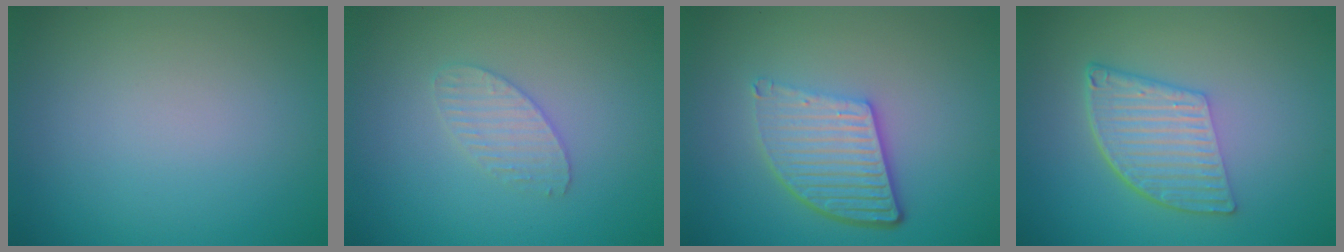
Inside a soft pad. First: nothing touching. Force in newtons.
{"total": 2.0, "press": 2.0, "slide": 0.1}
{"total": 5.5, "press": 3.8, "slide": 4.0}
{"total": 5.7, "press": 3.9, "slide": 4.2}